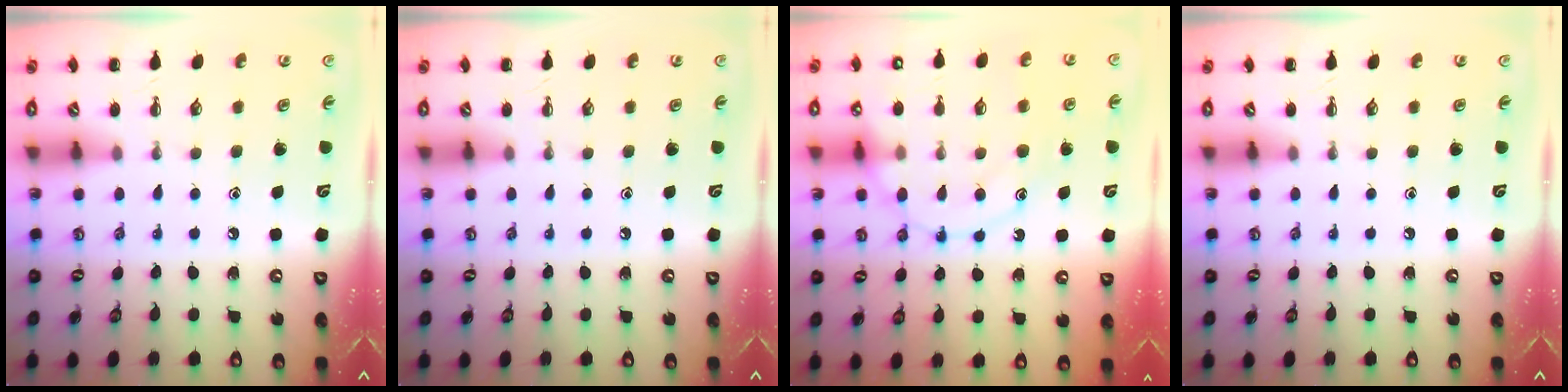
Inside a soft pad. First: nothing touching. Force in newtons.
{"total": 0.0}
{"total": 13.5, "press": 13.4, "slide": 1.1}
{"total": 0.0}